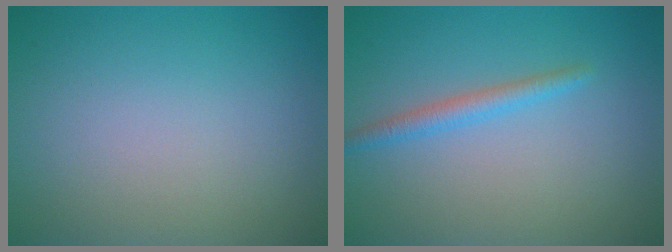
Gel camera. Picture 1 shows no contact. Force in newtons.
{"total": 1.8, "press": 1.8, "slide": 0.1}